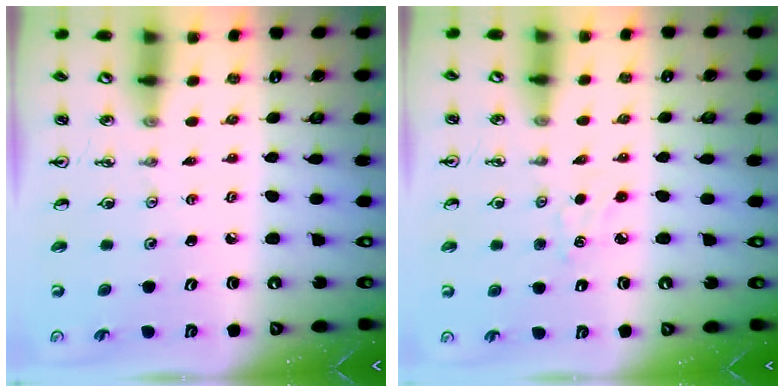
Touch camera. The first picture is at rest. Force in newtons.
{"total": 3.3, "press": 3.3, "slide": 0.5}